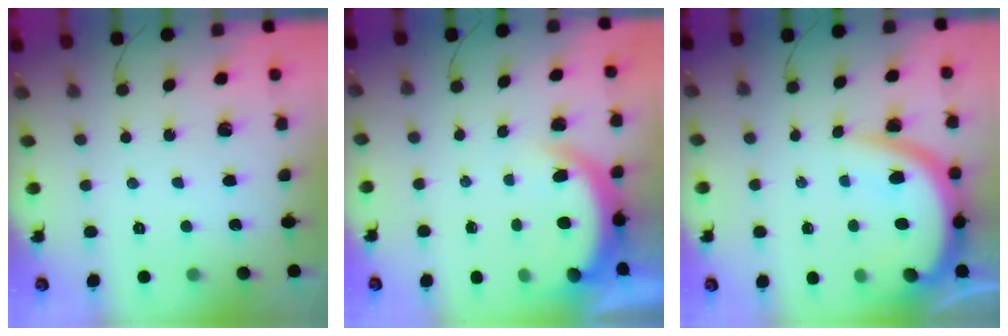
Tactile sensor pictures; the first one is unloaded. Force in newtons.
{"total": 5.7, "press": 5.6, "slide": 0.8}
{"total": 11.3, "press": 11.2, "slide": 1.4}